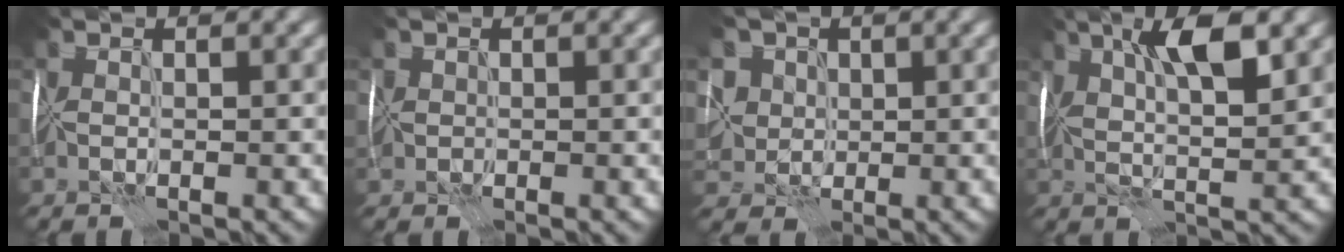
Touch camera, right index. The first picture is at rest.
{"total": 0.7, "force": [0.0, 0.7, -0.3], "torque": [0.006, 0.001, -0.005]}
{"total": 5.9, "force": [1.7, 5.1, 2.4], "torque": [-0.052, 0.017, 0.021]}
{"total": 6.8, "force": [2.8, 2.1, 5.9], "torque": [-0.104, 0.005, 0.046]}